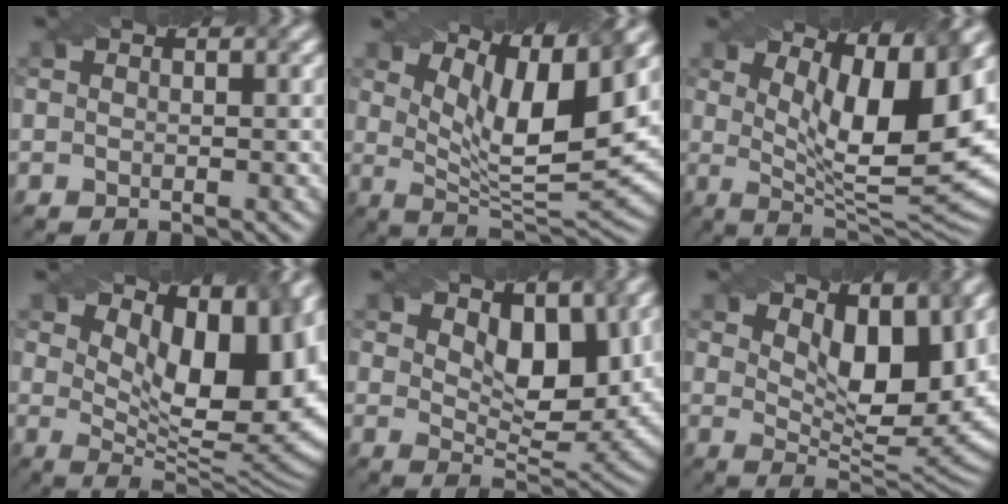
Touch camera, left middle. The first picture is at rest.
{"total": 9.4, "force": [4.5, 2.6, 7.8], "torque": [-0.131, -0.003, 0.082]}
{"total": 11.6, "force": [4.0, 3.3, 10.4], "torque": [-0.146, -0.013, 0.069]}
{"total": 13.6, "force": [4.9, 6.3, 10.9], "torque": [-0.130, 0.007, 0.081]}
{"total": 5.9, "force": [2.6, 2.8, 4.4], "torque": [-0.070, -0.016, 0.044]}
{"total": 7.7, "force": [3.3, 3.4, 6.1], "torque": [-0.098, -0.011, 0.057]}